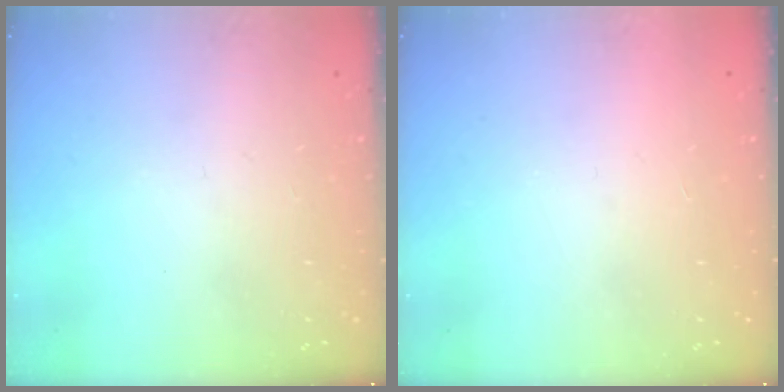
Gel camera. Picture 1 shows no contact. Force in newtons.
{"total": 1.5, "press": 1.5, "slide": 0.1}